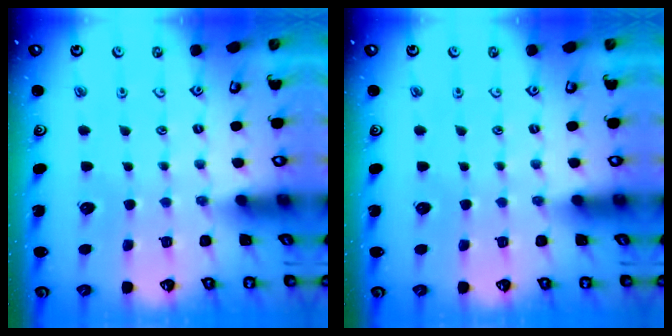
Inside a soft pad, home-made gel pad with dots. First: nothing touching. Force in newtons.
{"total": 0.0}